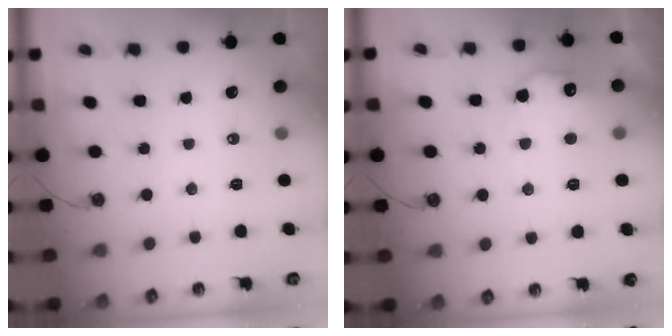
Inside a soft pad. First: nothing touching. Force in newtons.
{"total": 11.9, "press": 11.9, "slide": 0.3}